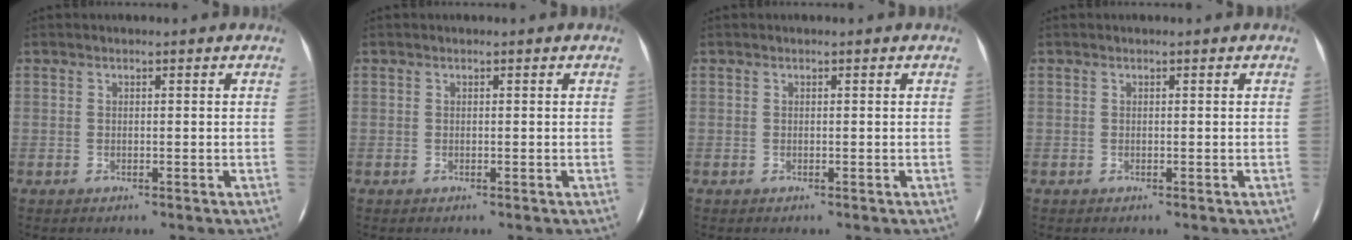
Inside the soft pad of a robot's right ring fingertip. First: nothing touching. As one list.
[{"total": 0.0}, {"total": 0.0}, {"total": 0.0}]